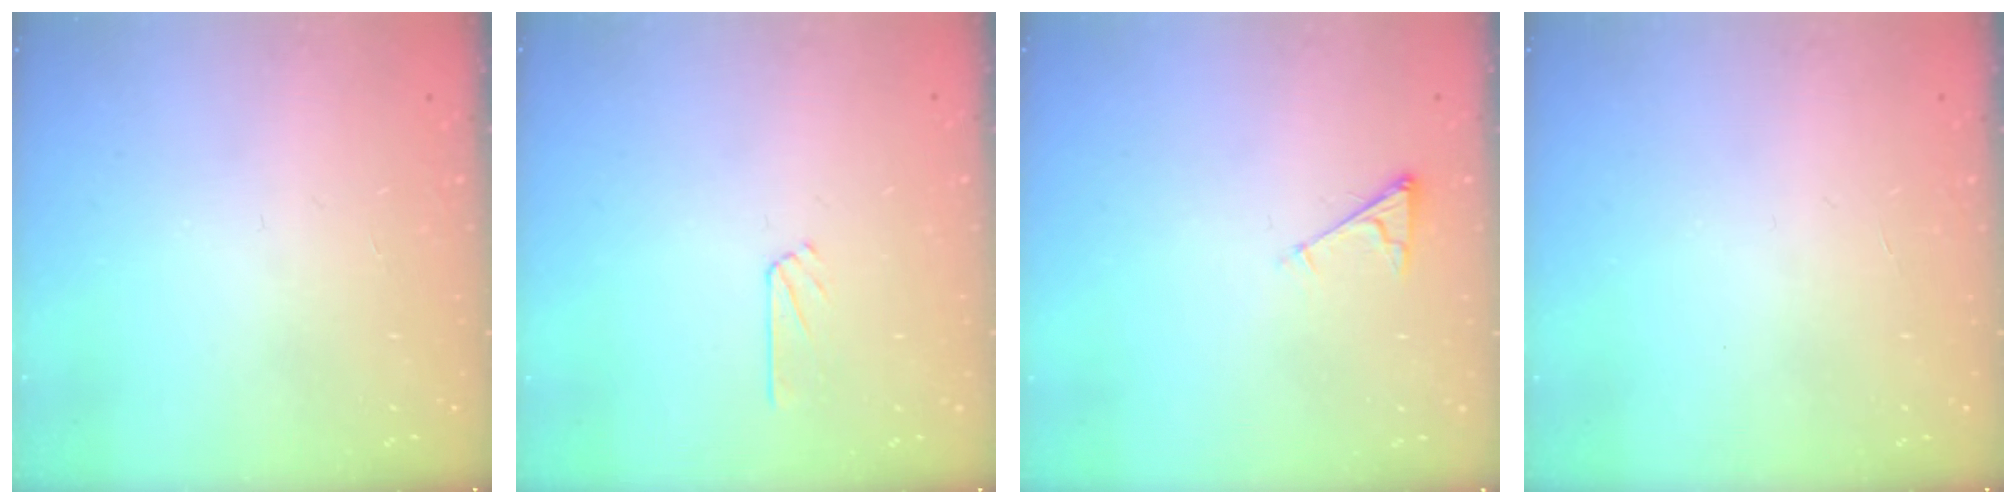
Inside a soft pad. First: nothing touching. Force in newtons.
{"total": 2.5, "press": 2.5, "slide": 0.2}
{"total": 2.8, "press": 2.7, "slide": 0.4}
{"total": 0.0}